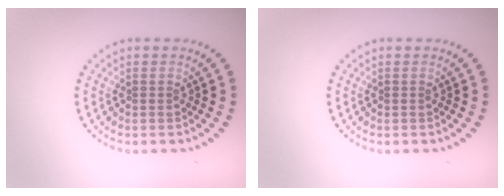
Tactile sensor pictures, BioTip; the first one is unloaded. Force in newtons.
{"total": 0.0}